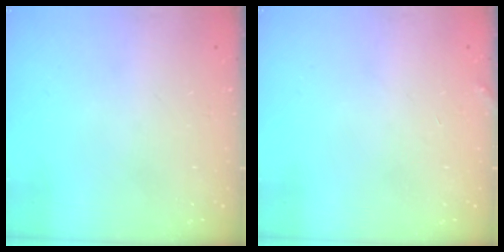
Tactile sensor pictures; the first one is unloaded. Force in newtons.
{"total": 2.0, "press": 2.0, "slide": 0.2}